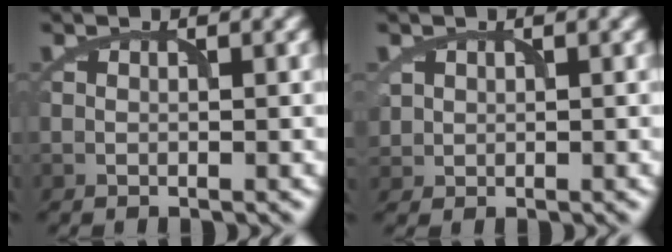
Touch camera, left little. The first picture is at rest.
{"total": 1.0, "force": [0.5, 0.9, -0.2], "torque": [0.008, -0.002, 0.016]}